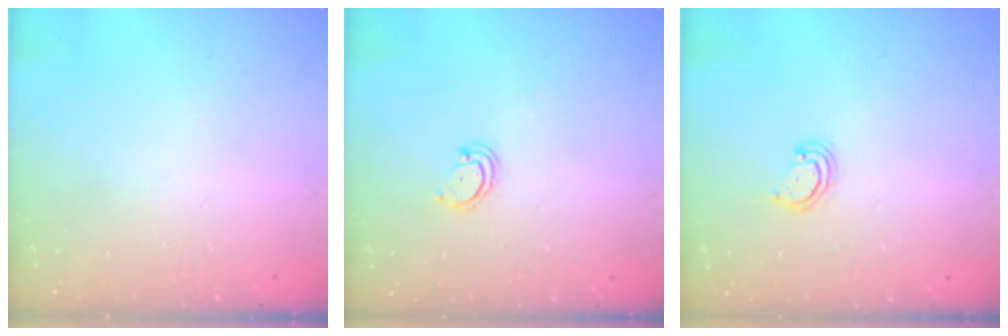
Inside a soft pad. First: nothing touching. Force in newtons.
{"total": 2.4, "press": 2.4, "slide": 0.2}
{"total": 3.3, "press": 3.2, "slide": 0.4}